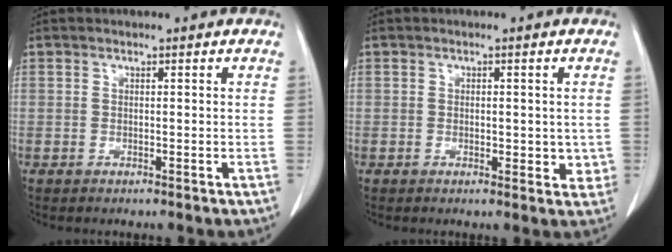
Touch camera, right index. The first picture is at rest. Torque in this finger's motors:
{"motor_torque": [-0.03, 0.04, 0.01, 0.00]}